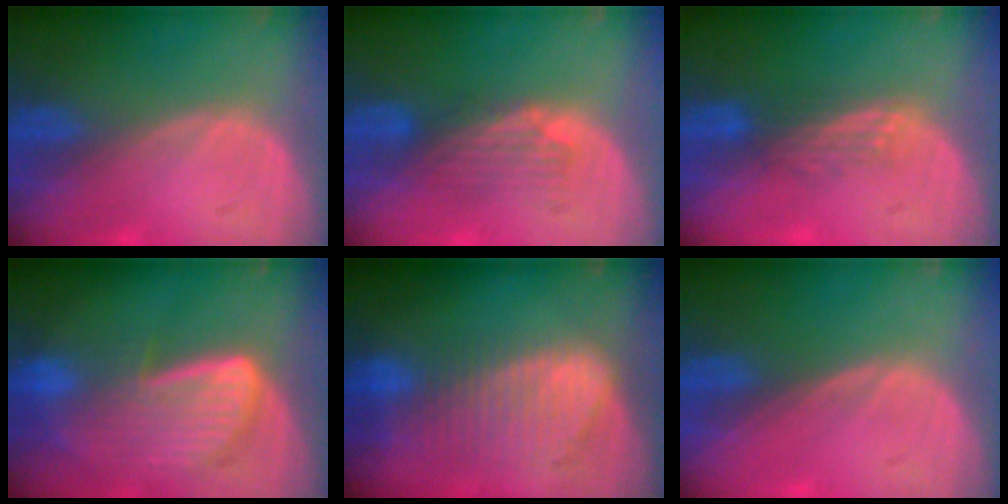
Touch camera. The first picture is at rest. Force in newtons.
{"total": 4.5, "press": 3.9, "slide": 2.2}
{"total": 2.9, "press": 2.7, "slide": 1.1}
{"total": 9.2, "press": 8.1, "slide": 4.5}
{"total": 9.3, "press": 8.1, "slide": 4.5}
{"total": 0.0}